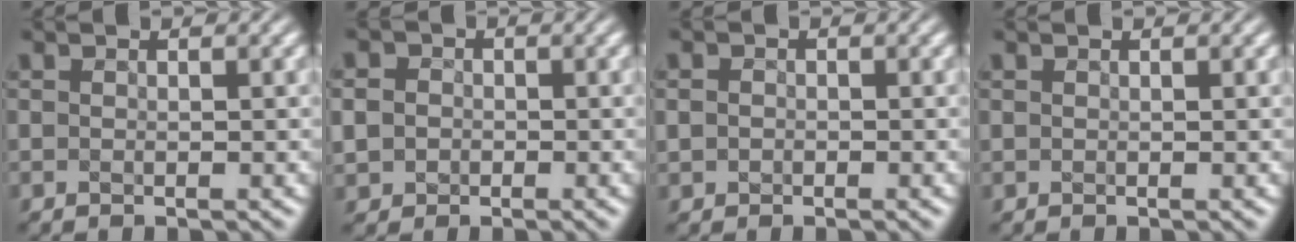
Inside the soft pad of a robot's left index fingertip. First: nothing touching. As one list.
[{"total": 2.5, "force": [0.1, 2.4, 0.7], "torque": [-0.003, 0.008, -0.015]}, {"total": 0.8, "force": [-0.2, 0.8, 0.1], "torque": [0.001, -0.003, -0.005]}, {"total": 0.0}]